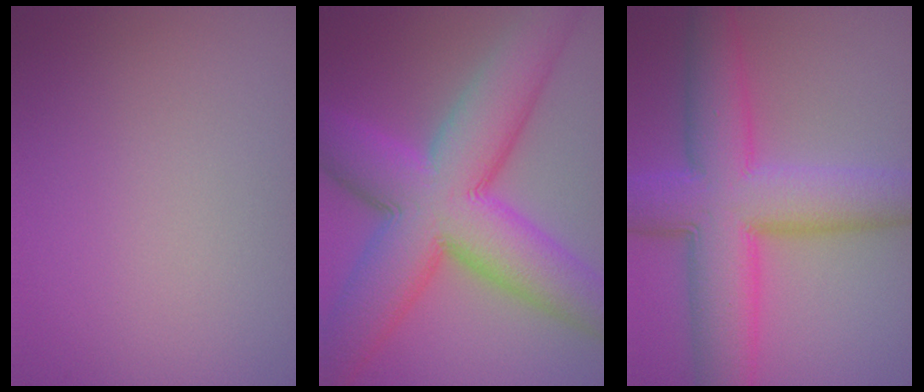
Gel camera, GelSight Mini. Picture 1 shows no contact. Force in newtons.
{"total": 13.5, "press": 13.5, "slide": 0.2}
{"total": 11.1, "press": 11.1, "slide": 0.4}